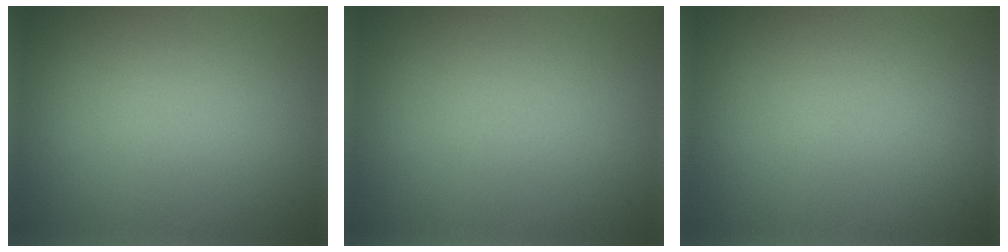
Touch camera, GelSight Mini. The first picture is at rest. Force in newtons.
{"total": 0.0}
{"total": 0.0}